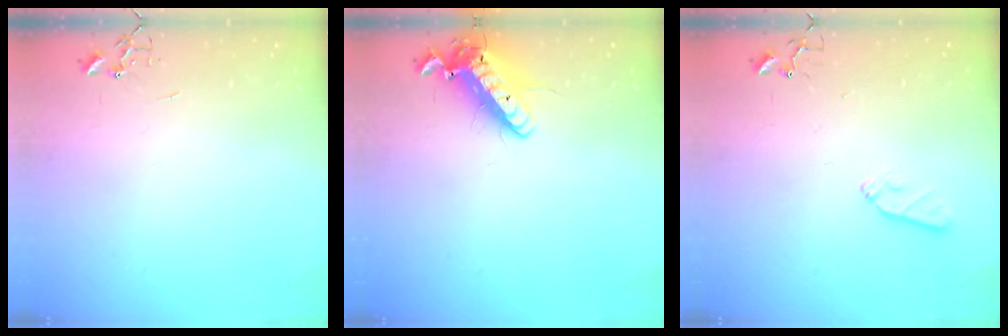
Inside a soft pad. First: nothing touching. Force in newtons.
{"total": 14.7, "press": 14.4, "slide": 2.9}
{"total": 5.9, "press": 5.8, "slide": 0.8}